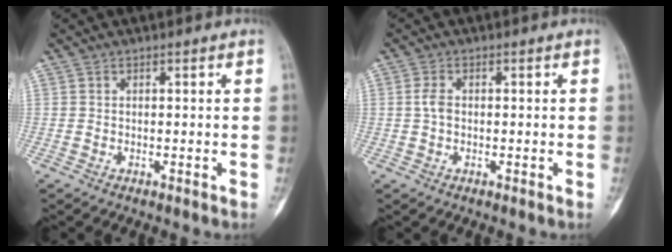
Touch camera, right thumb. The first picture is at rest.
{"total": 2.2, "force": [0.0, 1.3, 1.7], "torque": [-0.035, 0.004, -0.003]}